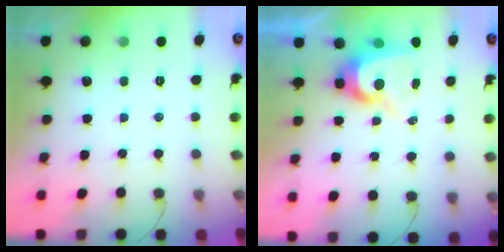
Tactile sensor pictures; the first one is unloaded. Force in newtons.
{"total": 9.2, "press": 9.2, "slide": 0.6}